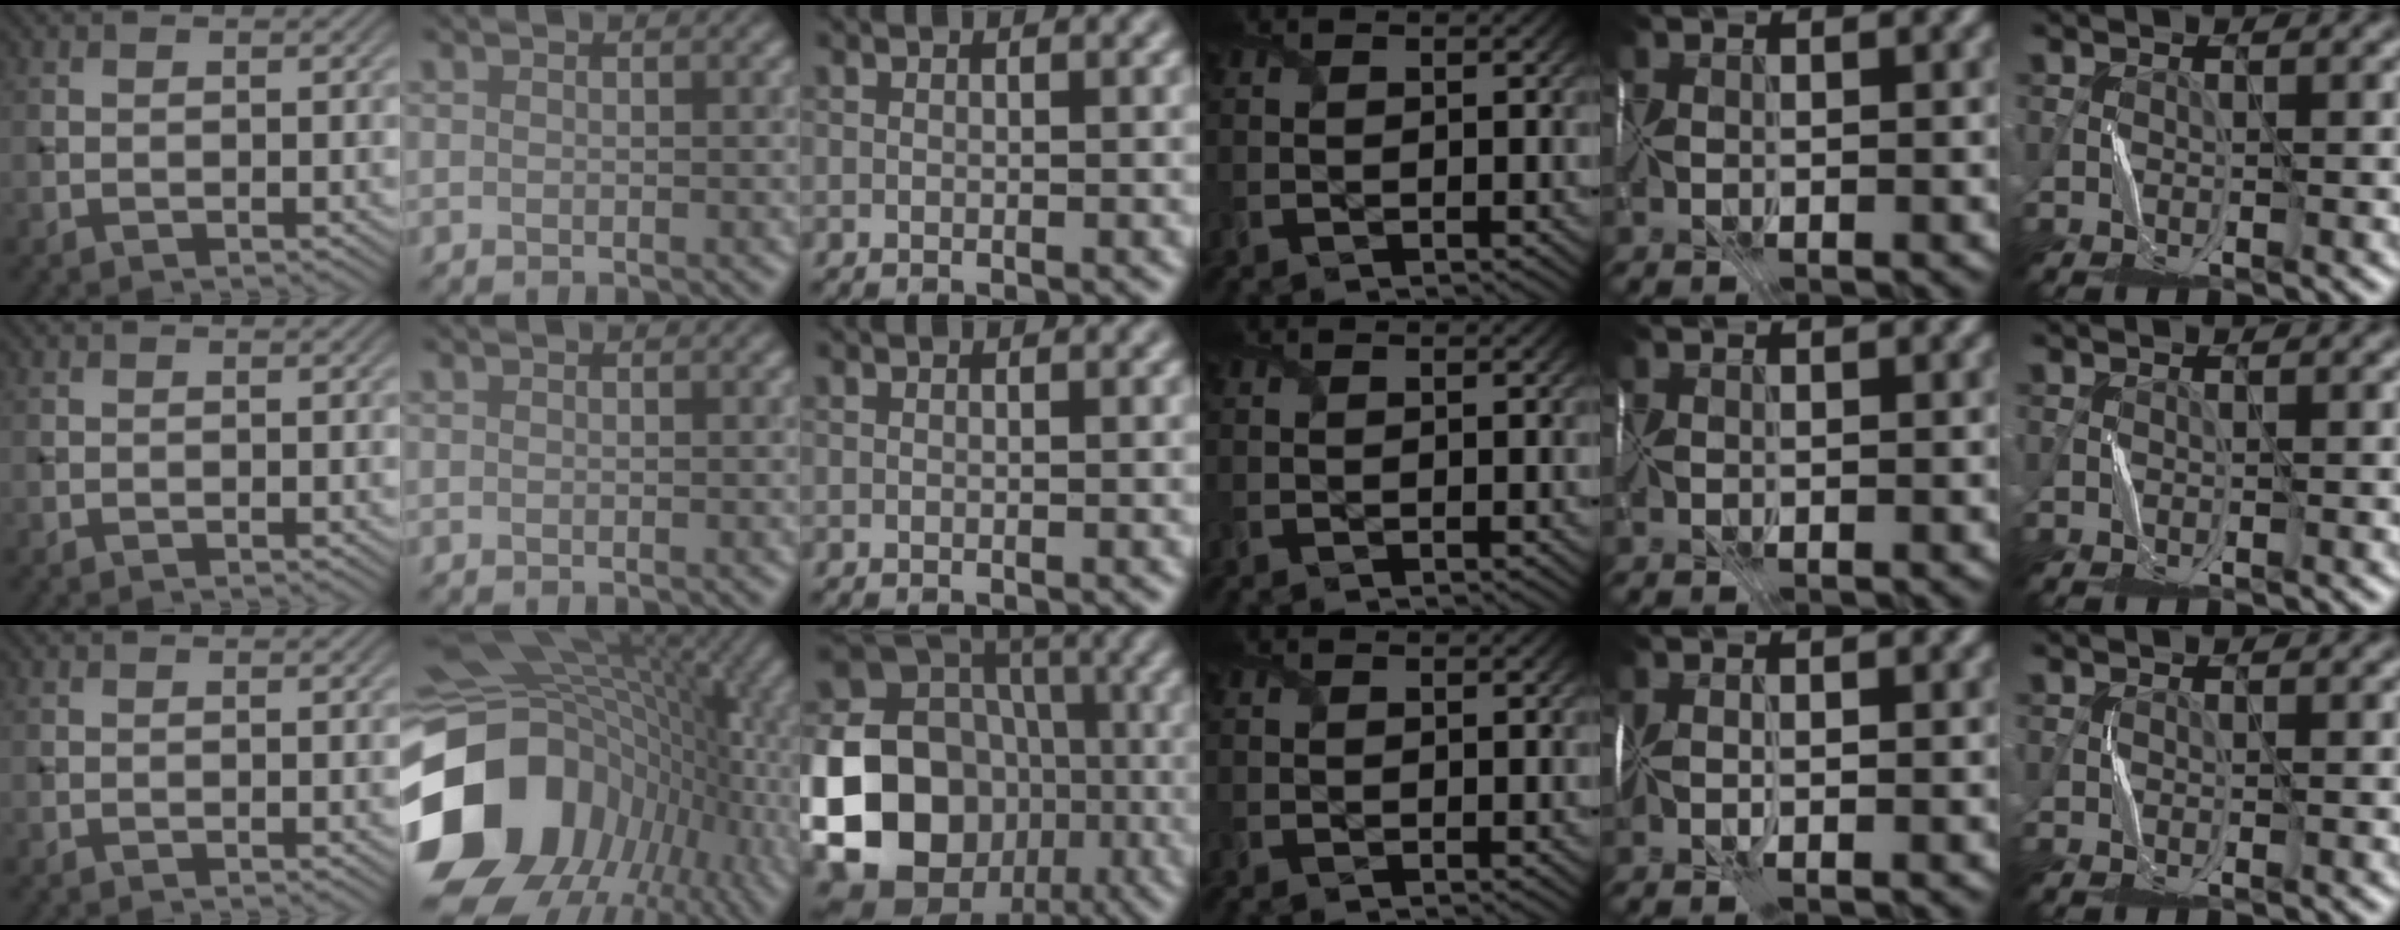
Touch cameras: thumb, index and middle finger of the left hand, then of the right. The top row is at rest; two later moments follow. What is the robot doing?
{"motion": "fold", "object": "map"}